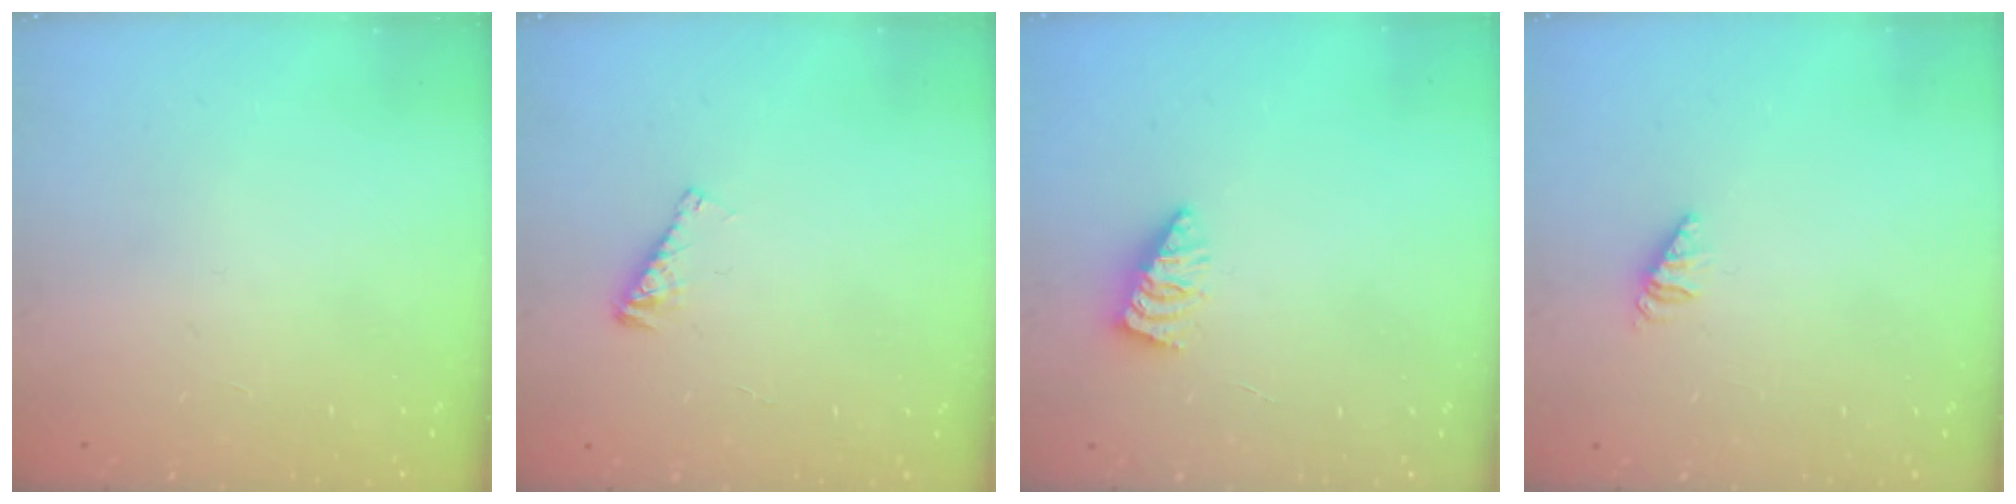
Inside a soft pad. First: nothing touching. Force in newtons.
{"total": 4.0, "press": 4.0, "slide": 0.3}
{"total": 2.6, "press": 2.6, "slide": 0.2}
{"total": 1.3, "press": 1.3, "slide": 0.3}